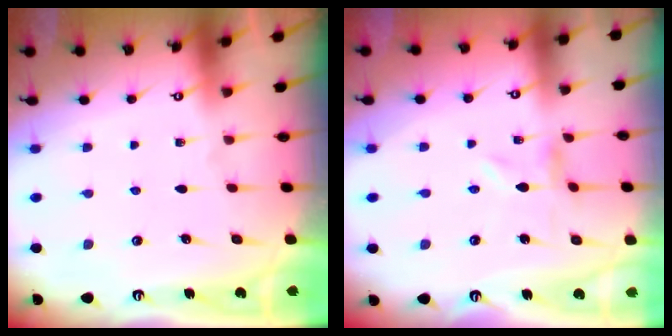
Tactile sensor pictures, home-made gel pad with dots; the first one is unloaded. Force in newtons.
{"total": 0.0}